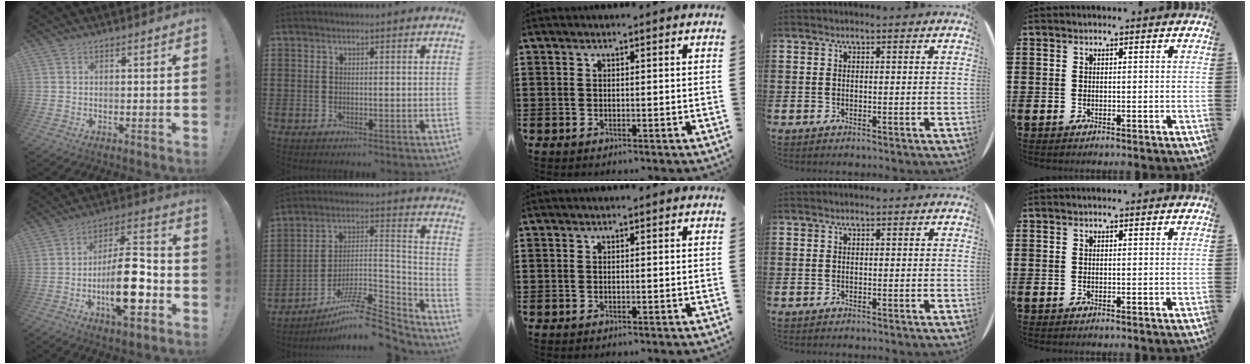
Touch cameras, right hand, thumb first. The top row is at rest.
{"thumb": {"total": 20.3, "force": [-6.3, 7.6, 17.7], "torque": [-0.307, 0.034, -0.095]}, "index": {"total": 10.2, "force": [-8.4, 2.2, 5.5], "torque": [-0.088, 0.018, -0.159]}}